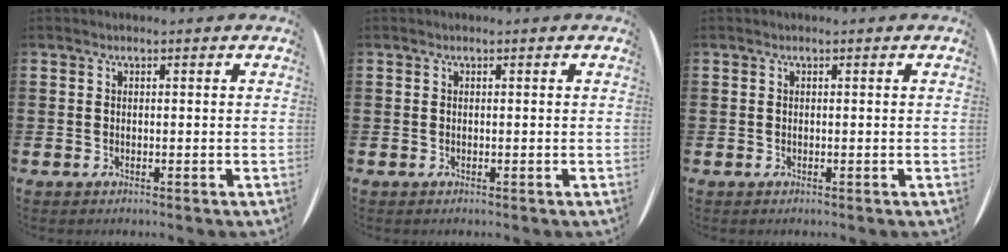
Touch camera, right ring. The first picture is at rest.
{"total": 0.0}
{"total": 0.0}